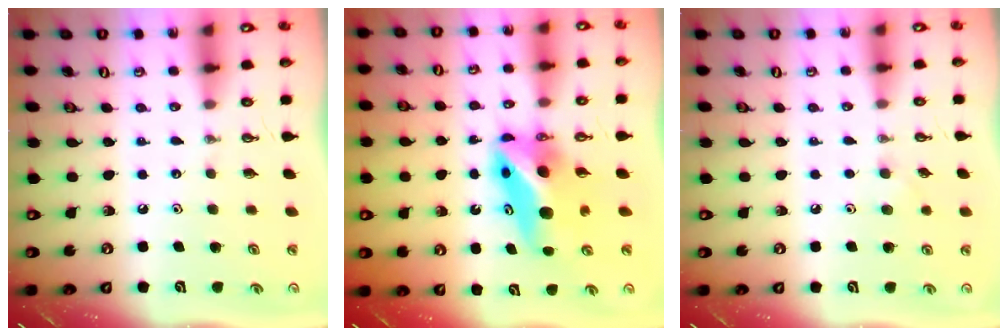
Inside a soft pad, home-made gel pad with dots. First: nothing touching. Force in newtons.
{"total": 8.7, "press": 8.5, "slide": 1.8}
{"total": 4.8, "press": 4.6, "slide": 1.3}